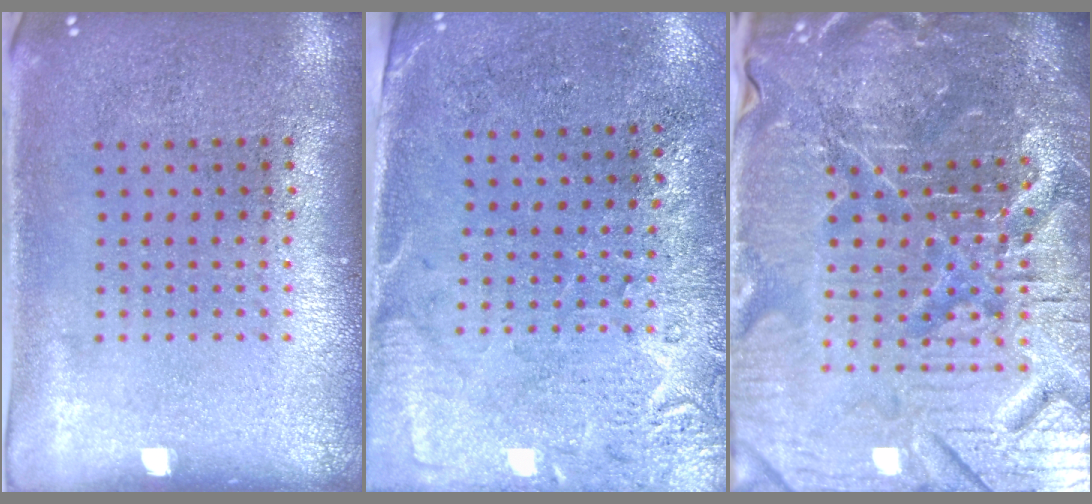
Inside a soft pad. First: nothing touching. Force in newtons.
{"total": 2.8, "press": 2.4, "slide": 1.4}
{"total": 7.3, "press": 6.5, "slide": 3.4}